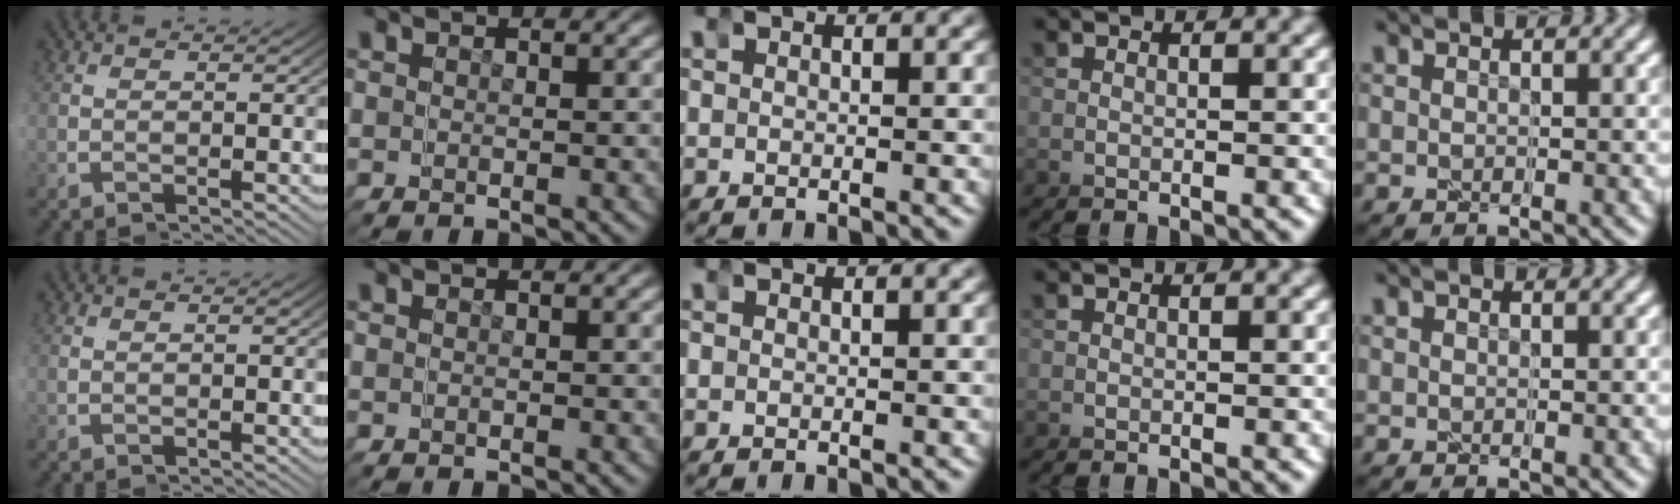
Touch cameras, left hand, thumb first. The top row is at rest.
{}